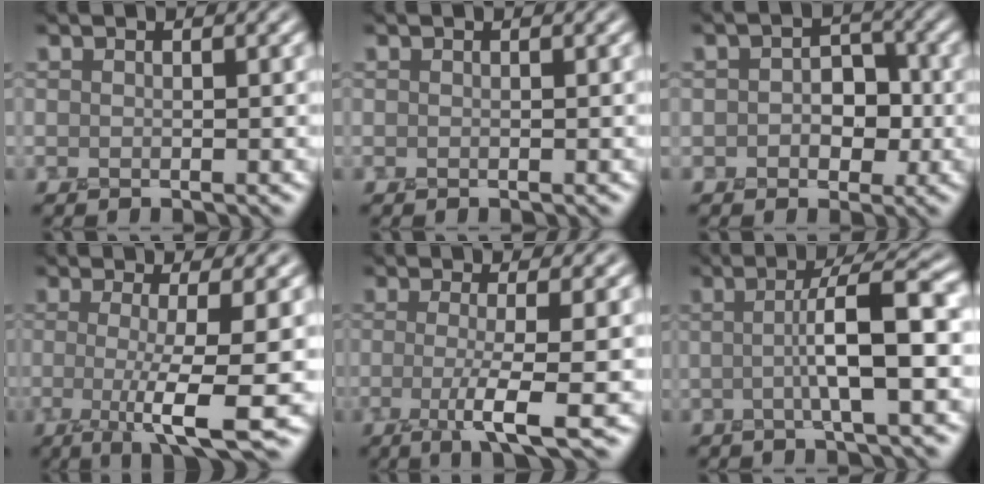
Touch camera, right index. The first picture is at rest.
{"total": 0.0}
{"total": 3.3, "force": [-0.3, 2.6, 2.1], "torque": [-0.022, -0.001, -0.011]}
{"total": 7.2, "force": [-0.8, 1.2, 7.0], "torque": [-0.109, -0.012, -0.013]}
{"total": 5.3, "force": [-0.9, 1.0, 5.1], "torque": [-0.084, -0.013, -0.020]}
{"total": 5.8, "force": [-0.1, 0.9, 5.8], "torque": [-0.092, 0.011, -0.007]}